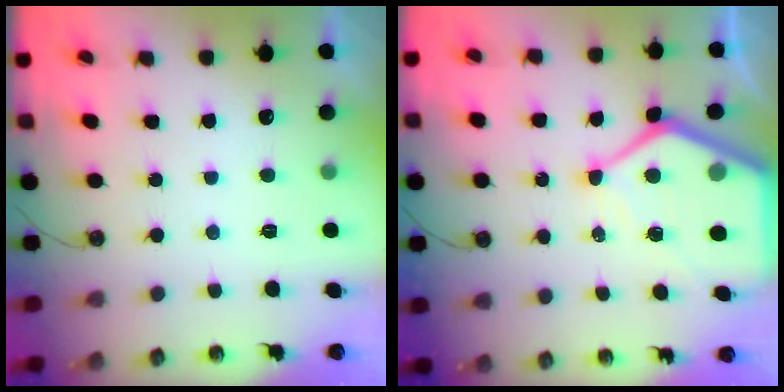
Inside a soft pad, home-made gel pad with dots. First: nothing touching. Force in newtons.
{"total": 15.5, "press": 15.5, "slide": 1.4}